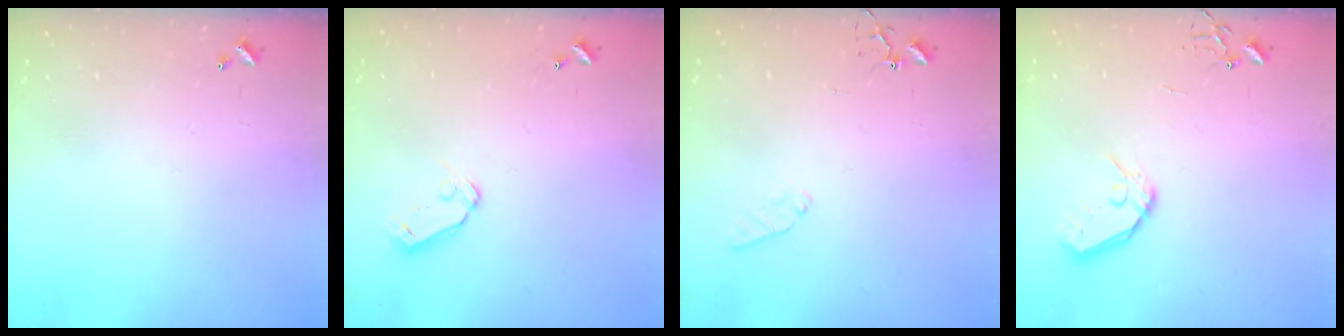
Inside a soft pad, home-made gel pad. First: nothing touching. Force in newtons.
{"total": 6.2, "press": 6.2, "slide": 0.6}
{"total": 6.6, "press": 6.5, "slide": 0.6}
{"total": 10.5, "press": 10.5, "slide": 1.3}